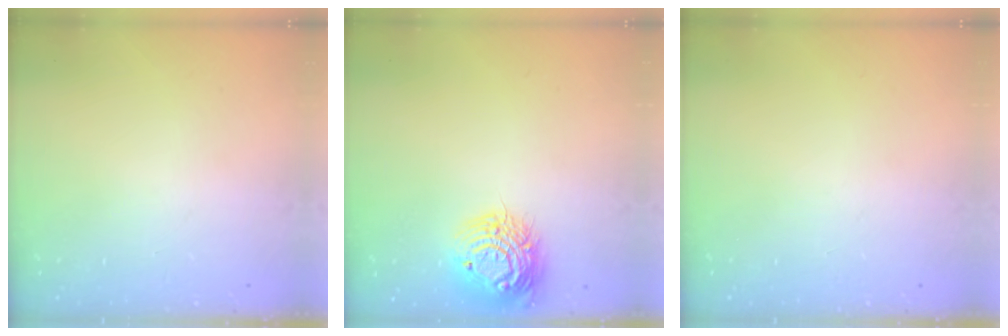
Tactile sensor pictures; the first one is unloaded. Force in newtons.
{"total": 15.1, "press": 15.0, "slide": 1.1}
{"total": 0.0}